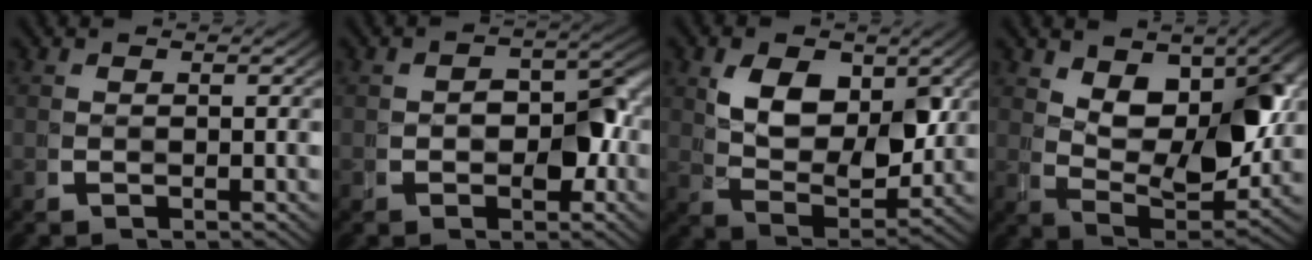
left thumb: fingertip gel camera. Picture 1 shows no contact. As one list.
[{"total": 4.2, "force": [-0.7, 2.7, 3.1], "torque": [-0.038, -0.004, -0.009]}, {"total": 7.2, "force": [1.8, 4.3, 5.5], "torque": [-0.100, -0.018, 0.041]}, {"total": 8.3, "force": [1.6, 4.4, 6.8], "torque": [-0.128, -0.032, 0.043]}]